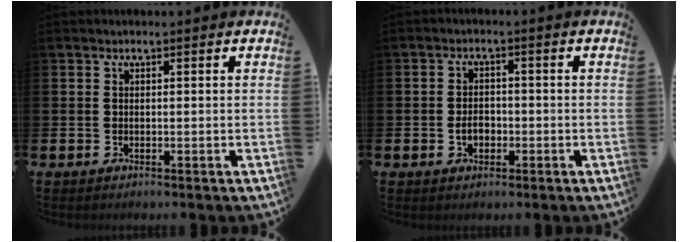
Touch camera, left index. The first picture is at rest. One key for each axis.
{"total": 2.5, "fx": -0.7, "fy": 1.8, "fz": 1.6, "tx": -0.019, "ty": 0.000, "tz": -0.018}